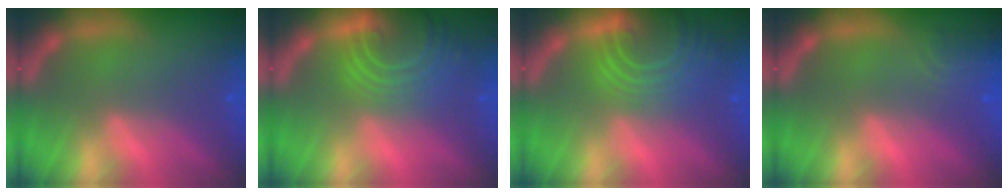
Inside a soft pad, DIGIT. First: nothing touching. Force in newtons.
{"total": 8.5}
{"total": 9.0}
{"total": 2.4}